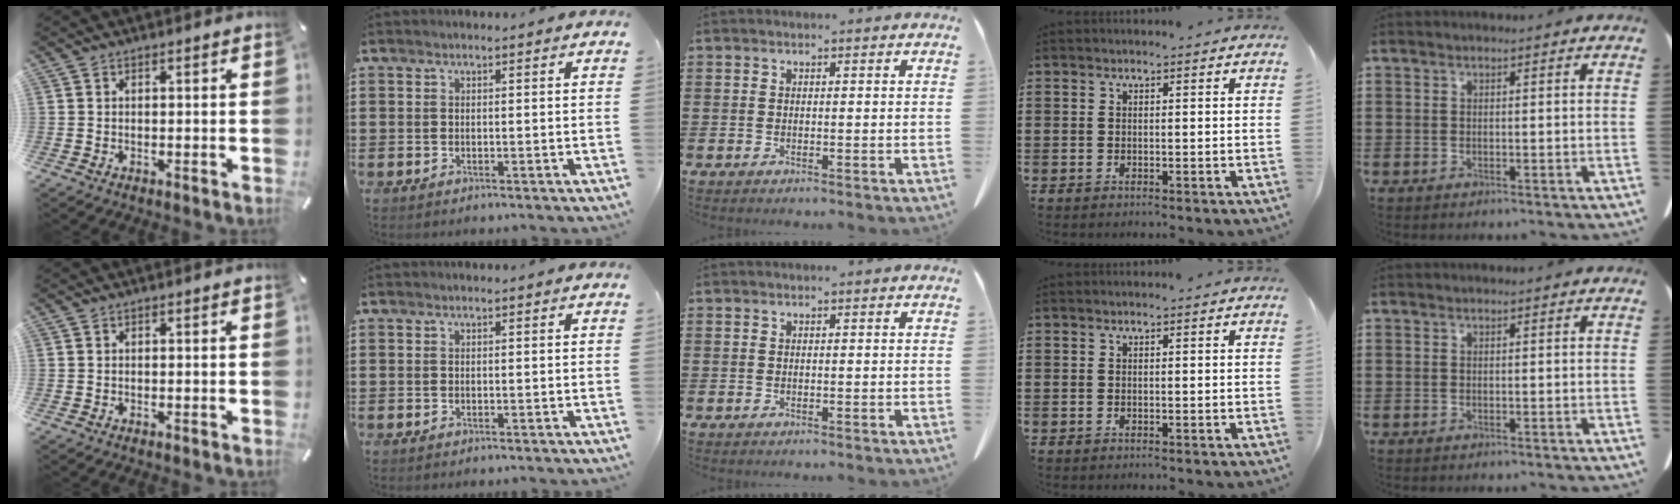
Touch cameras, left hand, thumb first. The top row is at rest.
{}